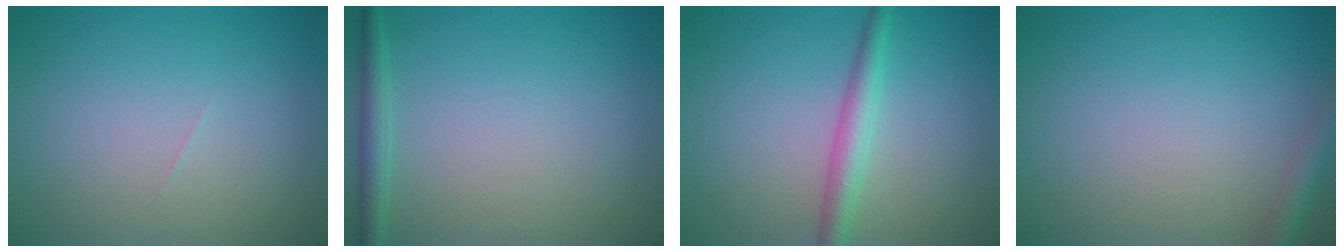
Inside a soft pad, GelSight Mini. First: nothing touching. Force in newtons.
{"total": 1.7, "press": 1.7, "slide": 0.1}
{"total": 2.7, "press": 2.7, "slide": 0.0}
{"total": 2.0, "press": 2.0, "slide": 0.1}